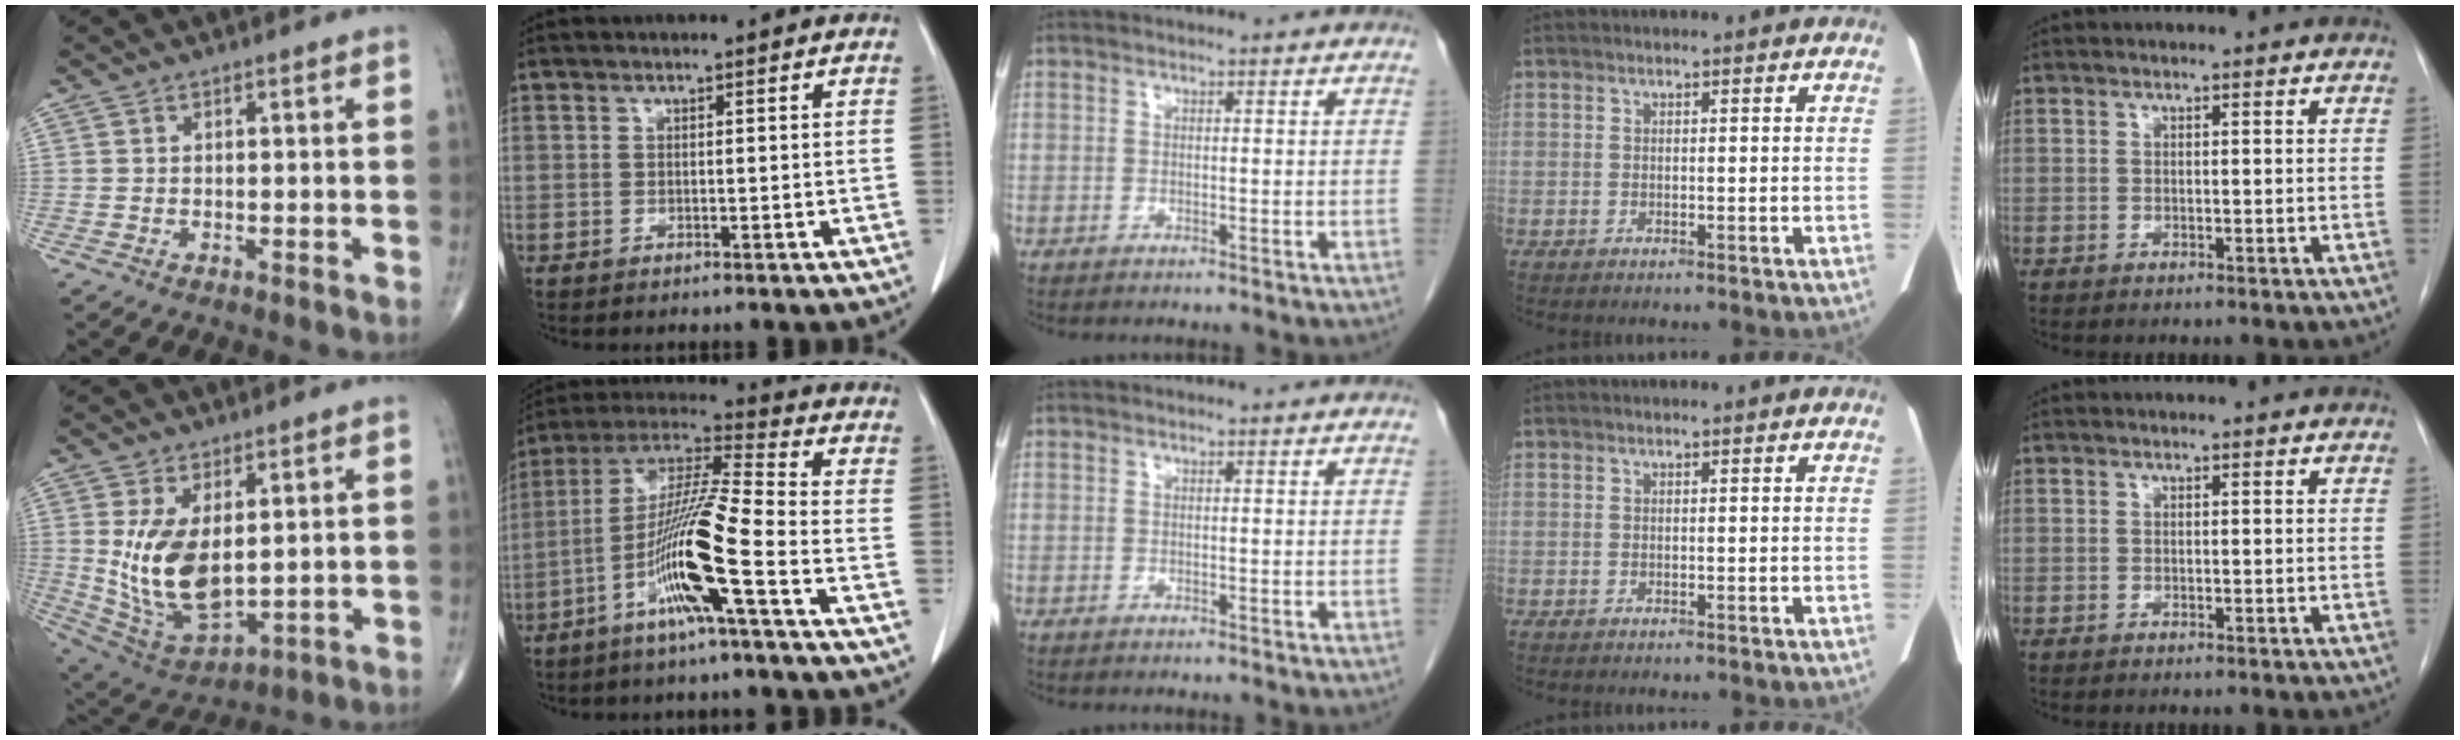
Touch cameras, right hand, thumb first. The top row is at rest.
{"thumb": {"total": 14.4, "force": [1.8, 7.6, 12.1], "torque": [-0.221, -0.019, 0.058]}, "index": {"total": 14.0, "force": [-5.6, -0.8, 12.8], "torque": [-0.255, -0.002, -0.114]}}